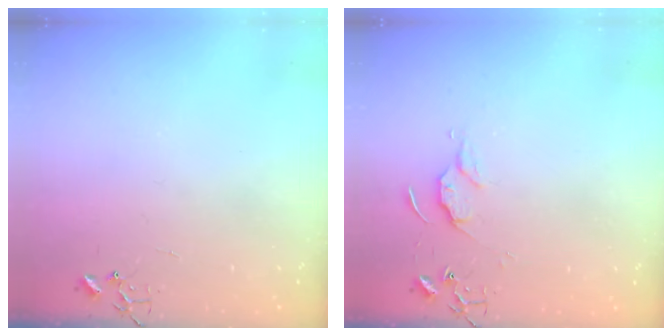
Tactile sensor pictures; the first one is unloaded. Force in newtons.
{"total": 6.3, "press": 6.3, "slide": 0.7}